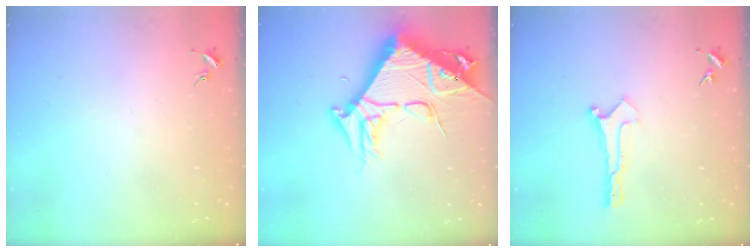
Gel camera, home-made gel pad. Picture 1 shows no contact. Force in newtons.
{"total": 11.2, "press": 11.1, "slide": 1.1}
{"total": 0.0}